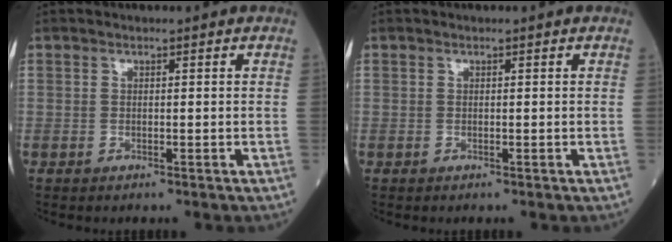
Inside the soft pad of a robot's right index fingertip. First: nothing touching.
{"total": 0.0}